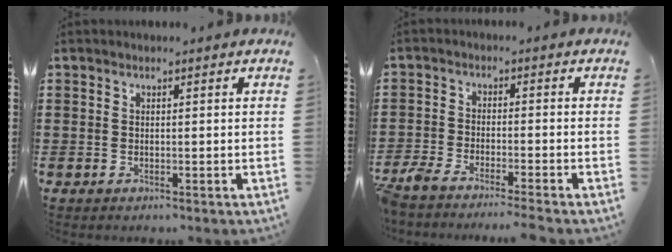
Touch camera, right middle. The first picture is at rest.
{"total": 3.9, "force": [-3.8, -0.1, 1.1], "torque": [-0.050, -0.016, -0.085]}